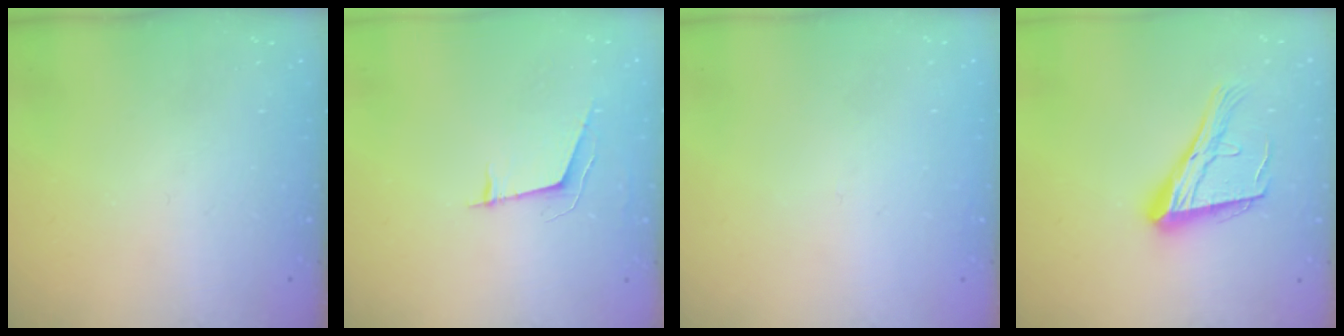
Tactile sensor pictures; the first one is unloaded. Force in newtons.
{"total": 5.4, "press": 4.9, "slide": 2.4}
{"total": 2.6, "press": 2.6, "slide": 0.2}
{"total": 16.9, "press": 16.8, "slide": 1.8}